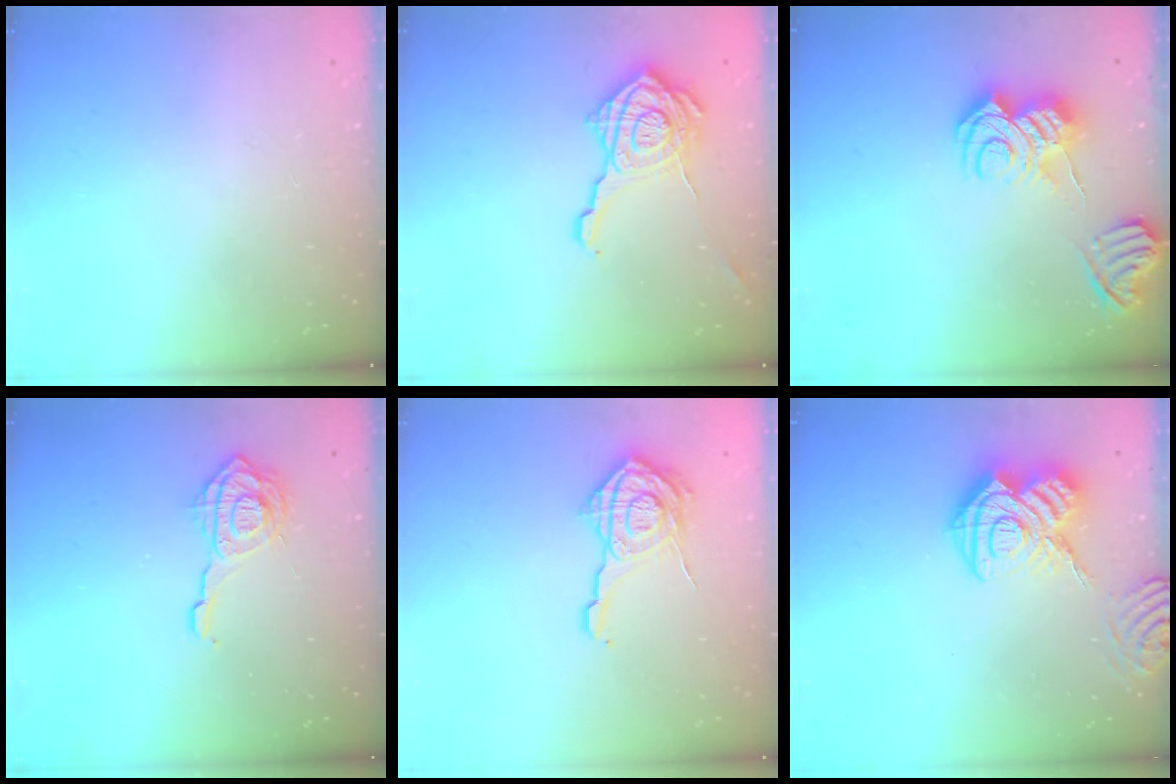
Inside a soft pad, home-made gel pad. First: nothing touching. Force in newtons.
{"total": 20.0, "press": 19.9, "slide": 0.8}
{"total": 11.2, "press": 11.2, "slide": 1.3}
{"total": 12.4, "press": 12.4, "slide": 1.3}
{"total": 15.0, "press": 15.0, "slide": 0.6}
{"total": 18.1, "press": 18.1, "slide": 1.7}